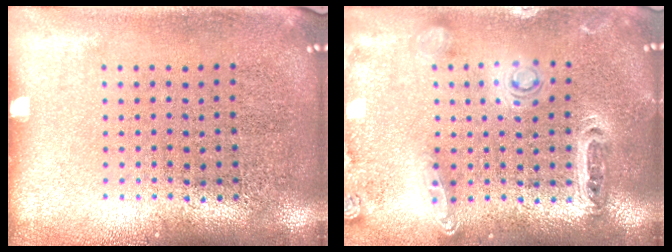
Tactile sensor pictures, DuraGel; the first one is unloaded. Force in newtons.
{"total": 1.3, "press": 1.3, "slide": 0.4}